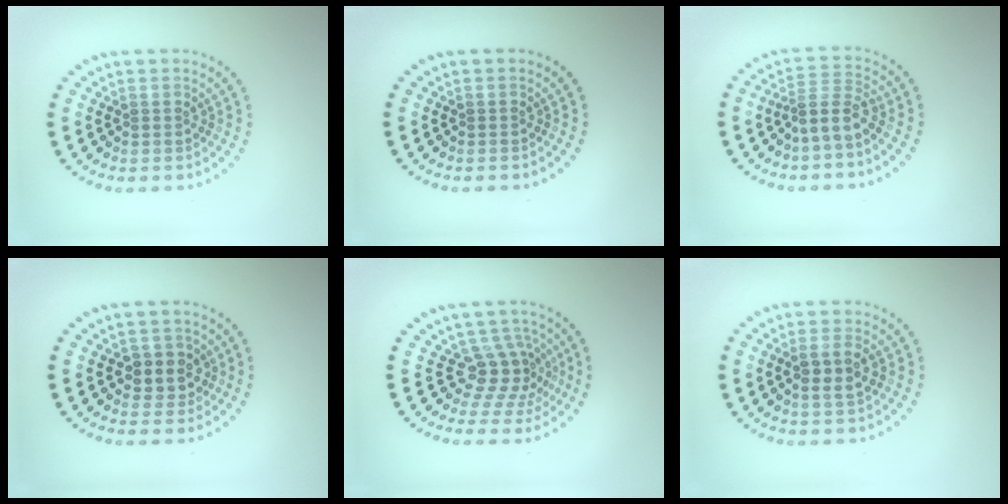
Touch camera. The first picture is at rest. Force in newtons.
{"total": 0.0}
{"total": 2.8, "press": 2.0, "slide": 2.0}
{"total": 2.7, "press": 2.5, "slide": 1.1}
{"total": 3.6, "press": 2.7, "slide": 2.4}
{"total": 2.3, "press": 2.2, "slide": 0.7}